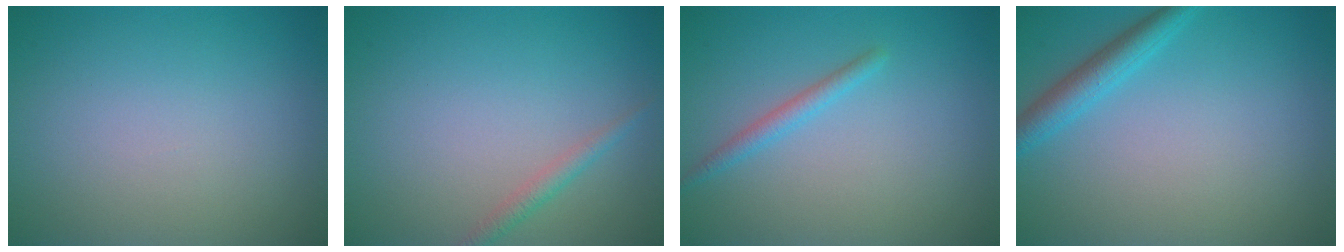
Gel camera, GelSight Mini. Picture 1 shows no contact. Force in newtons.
{"total": 1.3, "press": 1.3, "slide": 0.0}
{"total": 1.5, "press": 1.5, "slide": 0.1}
{"total": 2.7, "press": 2.7, "slide": 0.2}